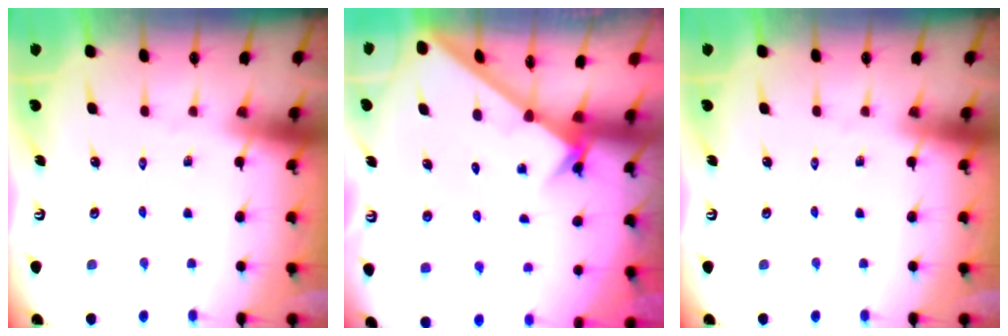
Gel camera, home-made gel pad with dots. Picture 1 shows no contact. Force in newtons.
{"total": 2.2, "press": 2.2, "slide": 0.2}
{"total": 0.0}